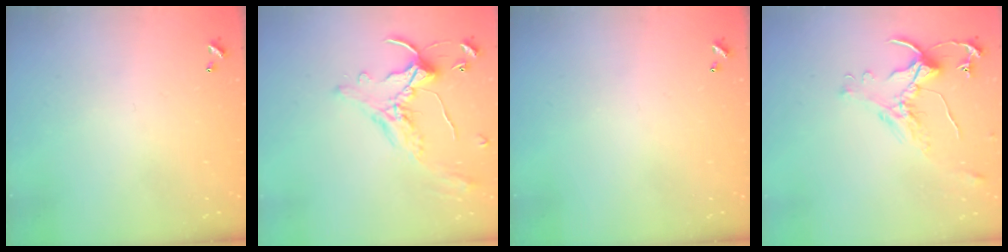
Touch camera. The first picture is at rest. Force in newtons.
{"total": 1.0, "press": 0.2, "slide": 1.0}
{"total": 0.0}
{"total": 0.8, "press": 0.7, "slide": 0.3}